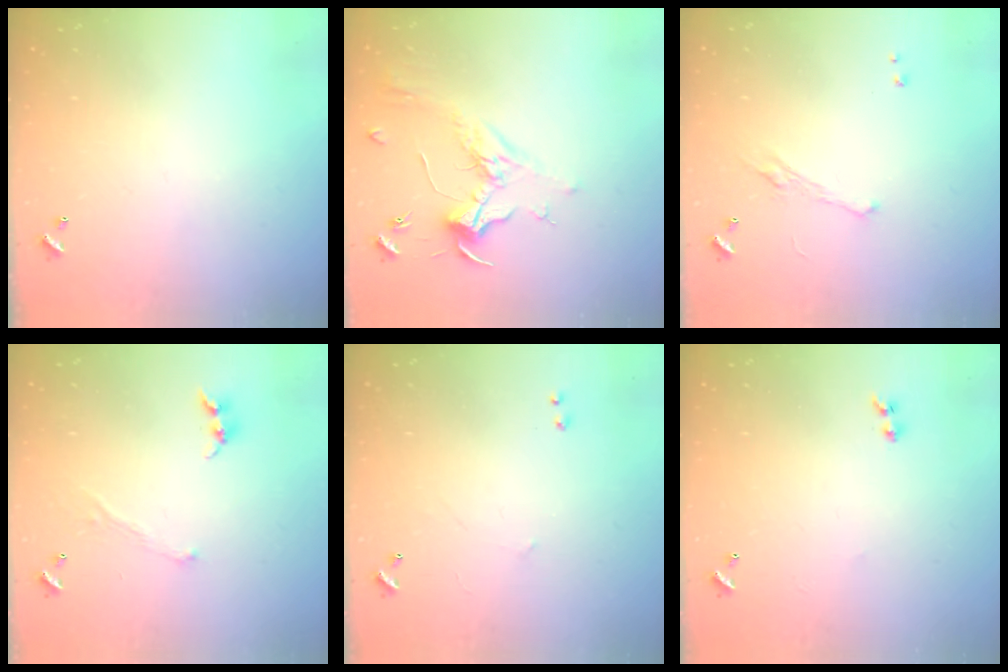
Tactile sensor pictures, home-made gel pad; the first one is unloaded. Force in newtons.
{"total": 2.0, "press": 1.9, "slide": 0.7}
{"total": 2.3, "press": 2.1, "slide": 0.8}
{"total": 1.3, "press": 1.2, "slide": 0.5}
{"total": 2.5, "press": 2.4, "slide": 0.4}
{"total": 1.9, "press": 1.7, "slide": 0.9}